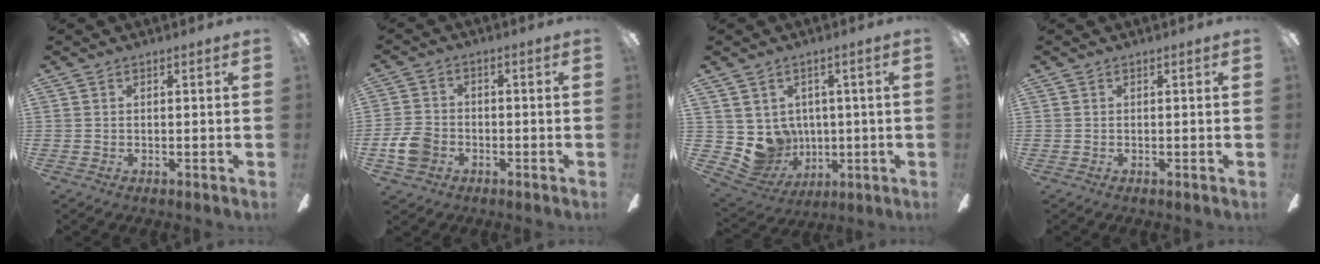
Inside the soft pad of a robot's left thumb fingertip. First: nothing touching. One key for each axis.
{"total": 7.2, "fx": -2.6, "fy": 5.6, "fz": 3.8, "tx": -0.093, "ty": 0.016, "tz": -0.050}
{"total": 8.3, "fx": 1.7, "fy": 8.0, "fz": 1.5, "tx": -0.069, "ty": -0.028, "tz": 0.041}
{"total": 0.0}